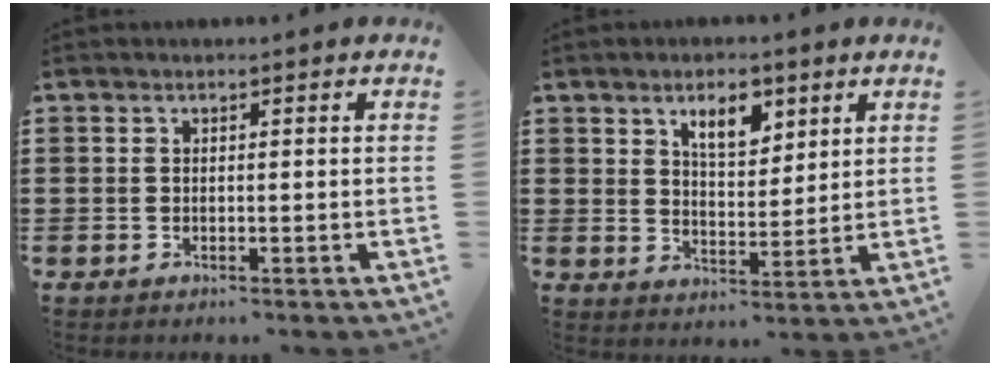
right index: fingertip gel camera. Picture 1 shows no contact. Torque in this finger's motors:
{"motor_torque": [0.44, 0.35, 0.48, 0.05]}